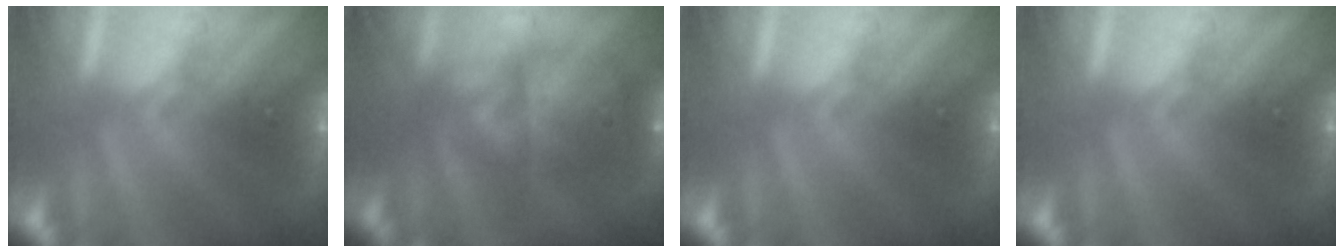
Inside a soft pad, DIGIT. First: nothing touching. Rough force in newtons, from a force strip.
{"total": 5.7}
{"total": 0.0}
{"total": 0.0}